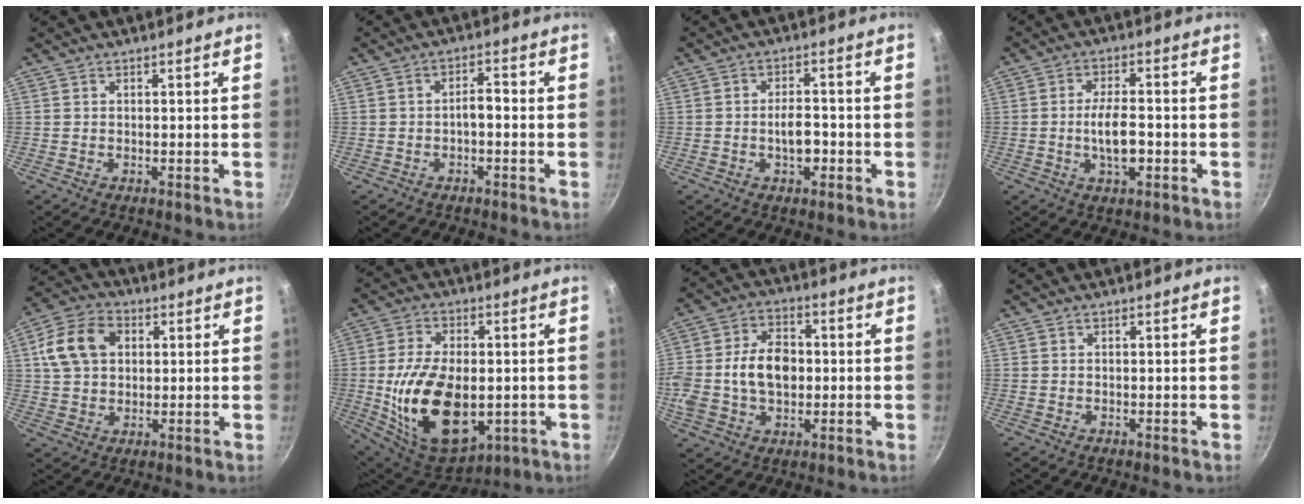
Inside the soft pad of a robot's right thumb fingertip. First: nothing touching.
{"total": 3.0, "force": [-0.8, 1.5, 2.5], "torque": [-0.036, 0.019, -0.016]}
{"total": 4.8, "force": [-1.2, 2.7, 3.8], "torque": [-0.049, 0.017, -0.020]}
{"total": 6.8, "force": [-1.2, 3.0, 6.0], "torque": [-0.102, 0.006, -0.022]}
{"total": 11.6, "force": [2.9, 8.4, 7.5], "torque": [-0.130, 0.014, 0.046]}
{"total": 21.0, "force": [-2.9, 12.1, 17.0], "torque": [-0.291, -0.008, -0.020]}
{"total": 14.2, "force": [-0.3, 9.8, 10.3], "torque": [-0.183, 0.020, -0.001]}
{"total": 0.0}